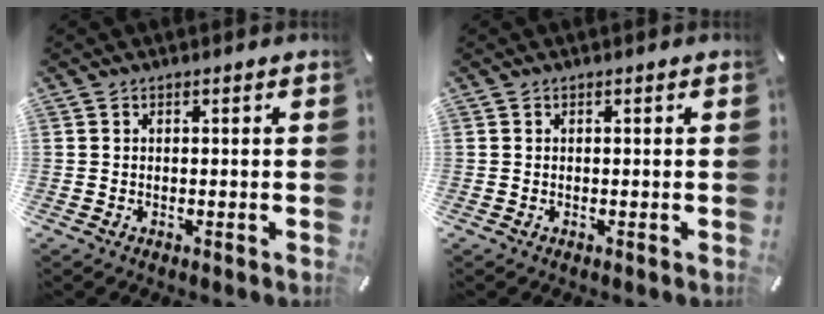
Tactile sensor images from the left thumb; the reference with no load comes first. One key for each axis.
{"total": 0.0}